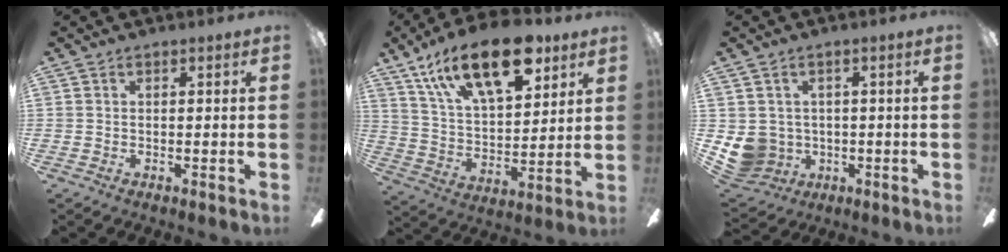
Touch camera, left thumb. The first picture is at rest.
{"total": 21.7, "force": [12.9, 10.0, 14.2], "torque": [-0.234, -0.054, 0.223]}
{"total": 6.6, "force": [-0.2, 6.3, 1.7], "torque": [-0.074, -0.009, -0.001]}